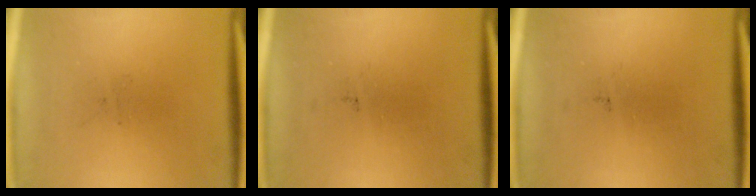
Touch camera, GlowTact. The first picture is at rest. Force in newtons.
{"total": 0.0}
{"total": 0.0}